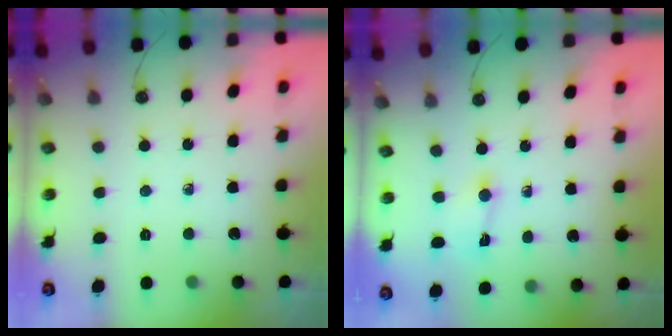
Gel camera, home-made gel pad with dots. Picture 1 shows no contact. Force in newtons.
{"total": 1.0, "press": 0.9, "slide": 0.5}